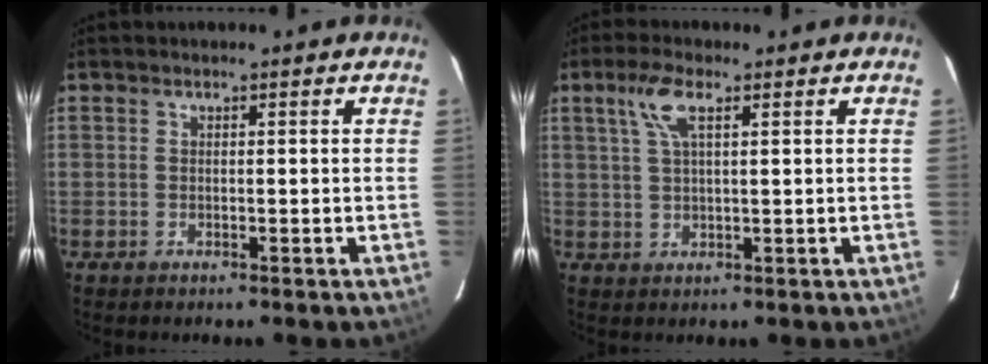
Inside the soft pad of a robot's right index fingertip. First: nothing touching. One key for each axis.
{"total": 5.1, "fx": 2.3, "fy": 1.6, "fz": 4.3, "tx": -0.088, "ty": 0.010, "tz": 0.047}